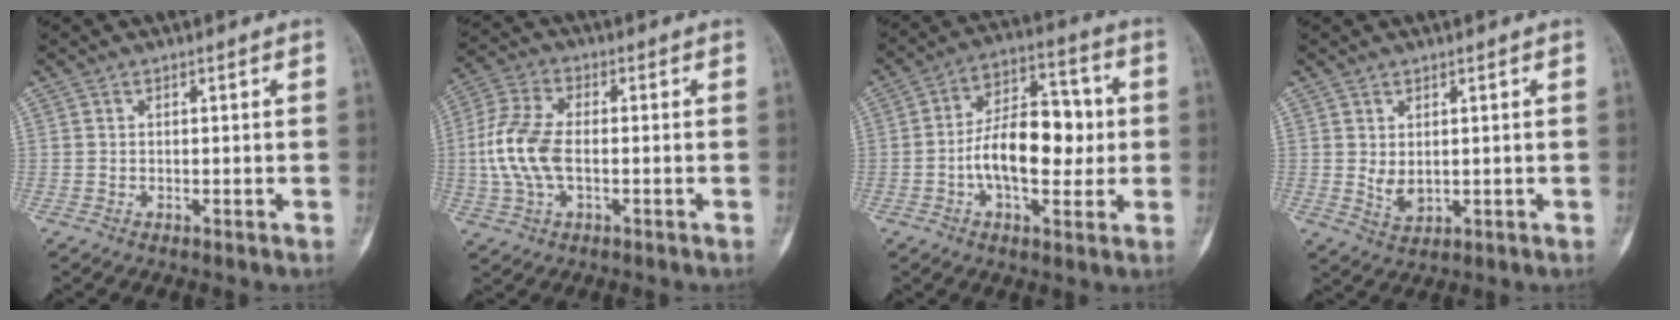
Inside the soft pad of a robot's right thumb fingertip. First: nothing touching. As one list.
[{"total": 10.6, "force": [-0.8, 5.7, 8.9], "torque": [-0.202, 0.015, -0.019]}, {"total": 14.7, "force": [-0.9, 7.9, 12.3], "torque": [-0.171, 0.030, -0.021]}, {"total": 3.2, "force": [0.5, 2.0, 2.5], "torque": [-0.034, -0.011, 0.019]}]